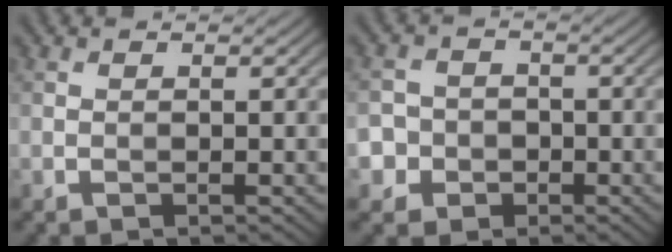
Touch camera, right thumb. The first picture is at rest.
{"total": 4.8, "force": [-1.9, 4.3, 0.8], "torque": [-0.015, 0.001, -0.056]}